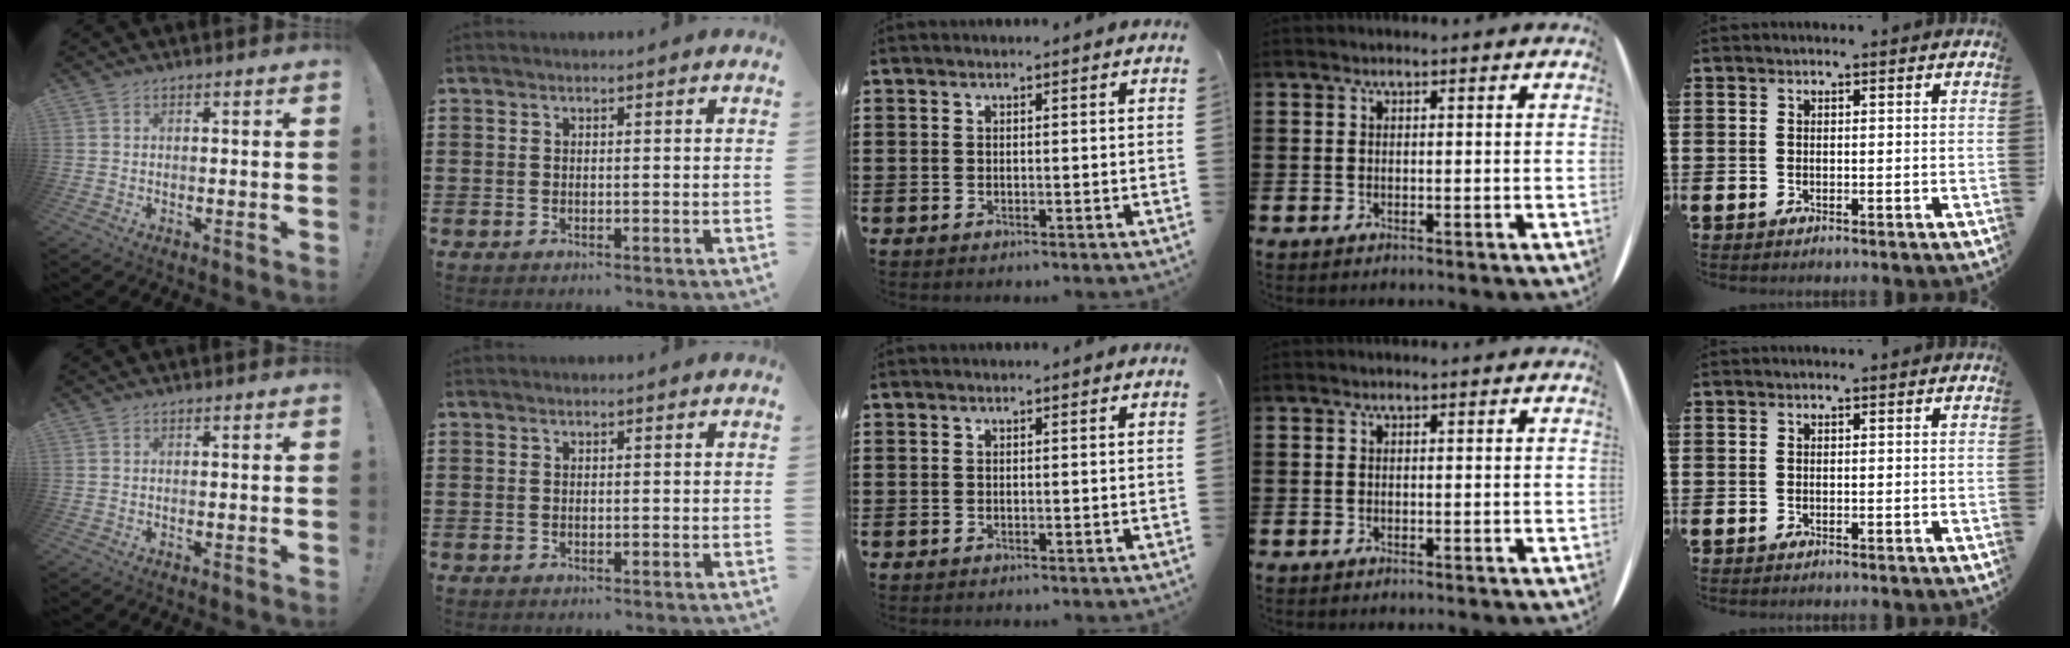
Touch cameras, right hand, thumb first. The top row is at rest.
{}